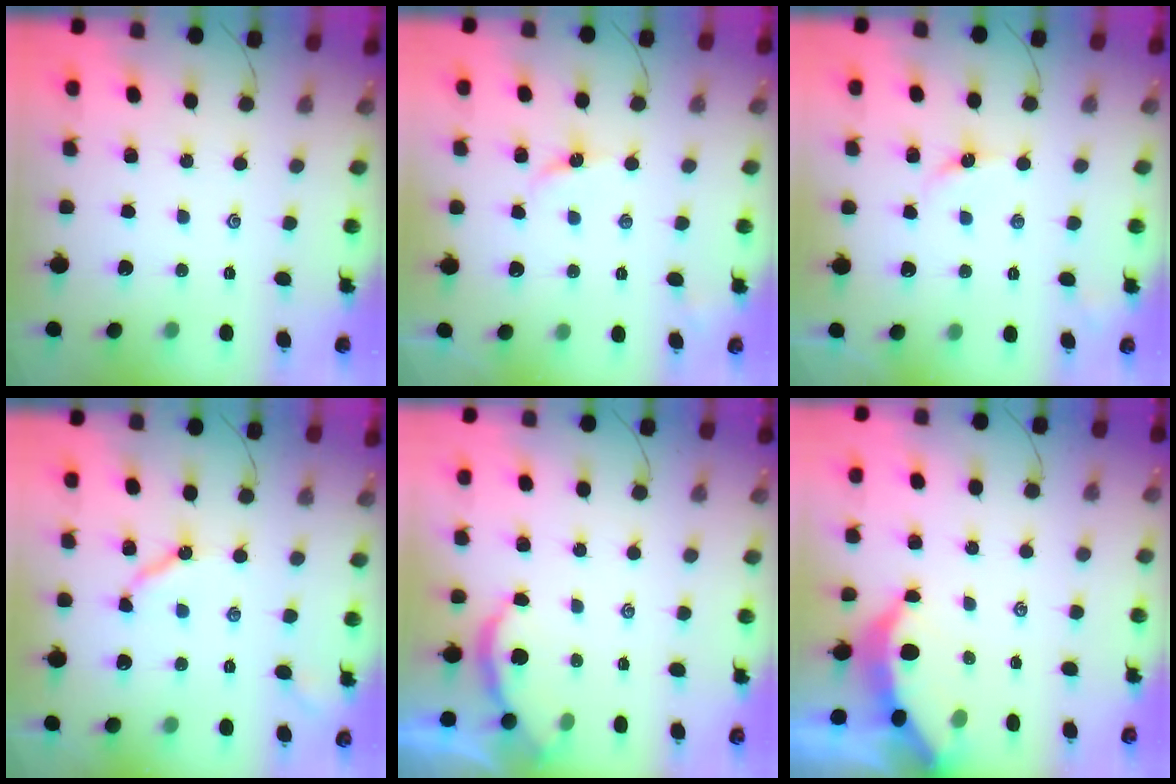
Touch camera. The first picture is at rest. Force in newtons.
{"total": 3.7, "press": 3.7, "slide": 0.4}
{"total": 3.2, "press": 3.1, "slide": 0.5}
{"total": 6.7, "press": 6.7, "slide": 0.8}
{"total": 1.9, "press": 1.9, "slide": 0.4}
{"total": 3.8, "press": 3.8, "slide": 0.4}